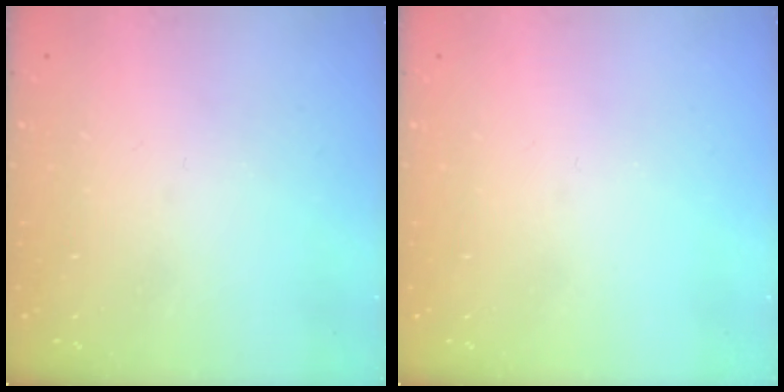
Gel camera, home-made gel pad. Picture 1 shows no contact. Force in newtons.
{"total": 0.0}